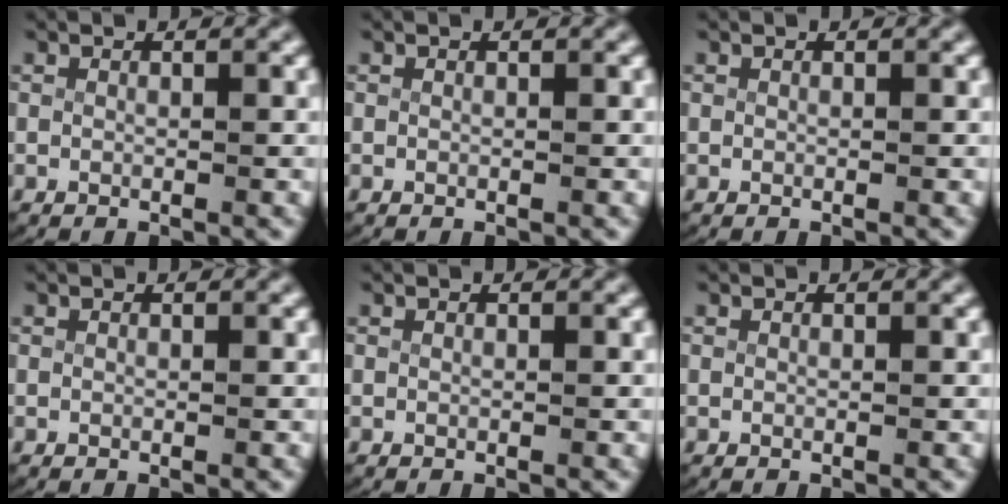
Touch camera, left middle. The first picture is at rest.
{"total": 0.0}
{"total": 0.0}
{"total": 0.0}
{"total": 0.0}
{"total": 0.0}